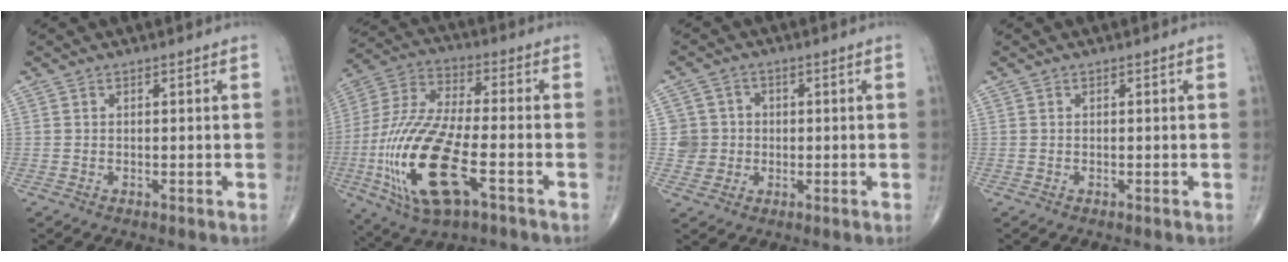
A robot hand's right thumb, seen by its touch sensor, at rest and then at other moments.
{"total": 22.2, "force": [-6.7, 8.4, 19.4], "torque": [-0.437, 0.011, -0.114]}
{"total": 5.1, "force": [-0.2, 5.1, 0.2], "torque": [0.029, 0.010, -0.007]}
{"total": 0.0}